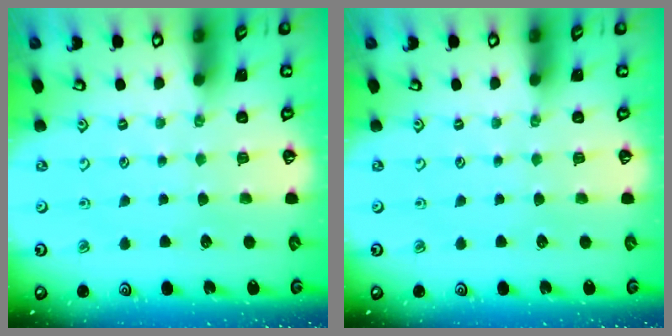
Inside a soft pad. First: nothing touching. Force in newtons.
{"total": 0.0}